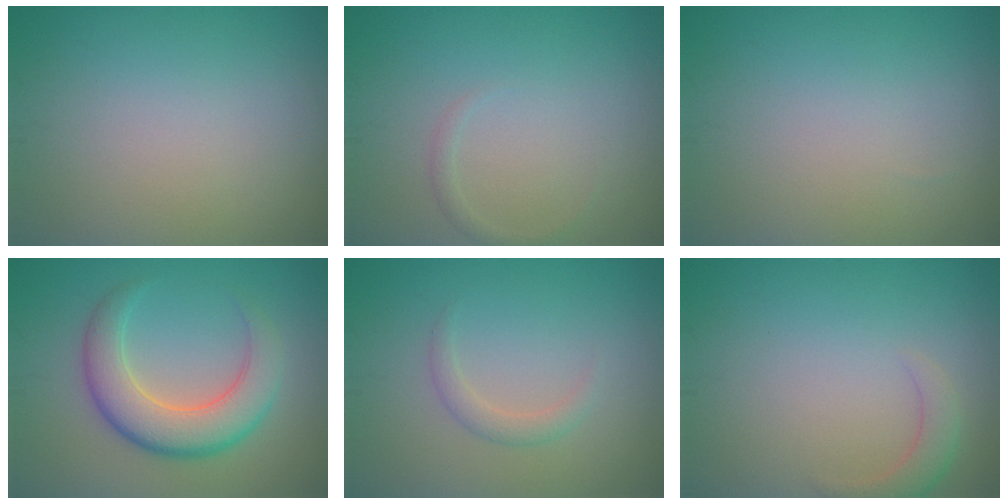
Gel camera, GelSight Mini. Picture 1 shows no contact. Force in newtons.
{"total": 0.8, "press": 0.8, "slide": 0.0}
{"total": 0.0}
{"total": 6.2, "press": 6.2, "slide": 0.3}
{"total": 1.4, "press": 1.4, "slide": 0.1}
{"total": 2.1, "press": 2.1, "slide": 0.2}